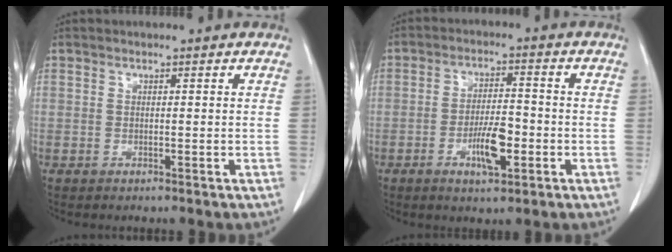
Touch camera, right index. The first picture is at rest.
{"total": 6.5, "force": [-2.4, 1.9, 5.8], "torque": [-0.106, 0.001, -0.038]}